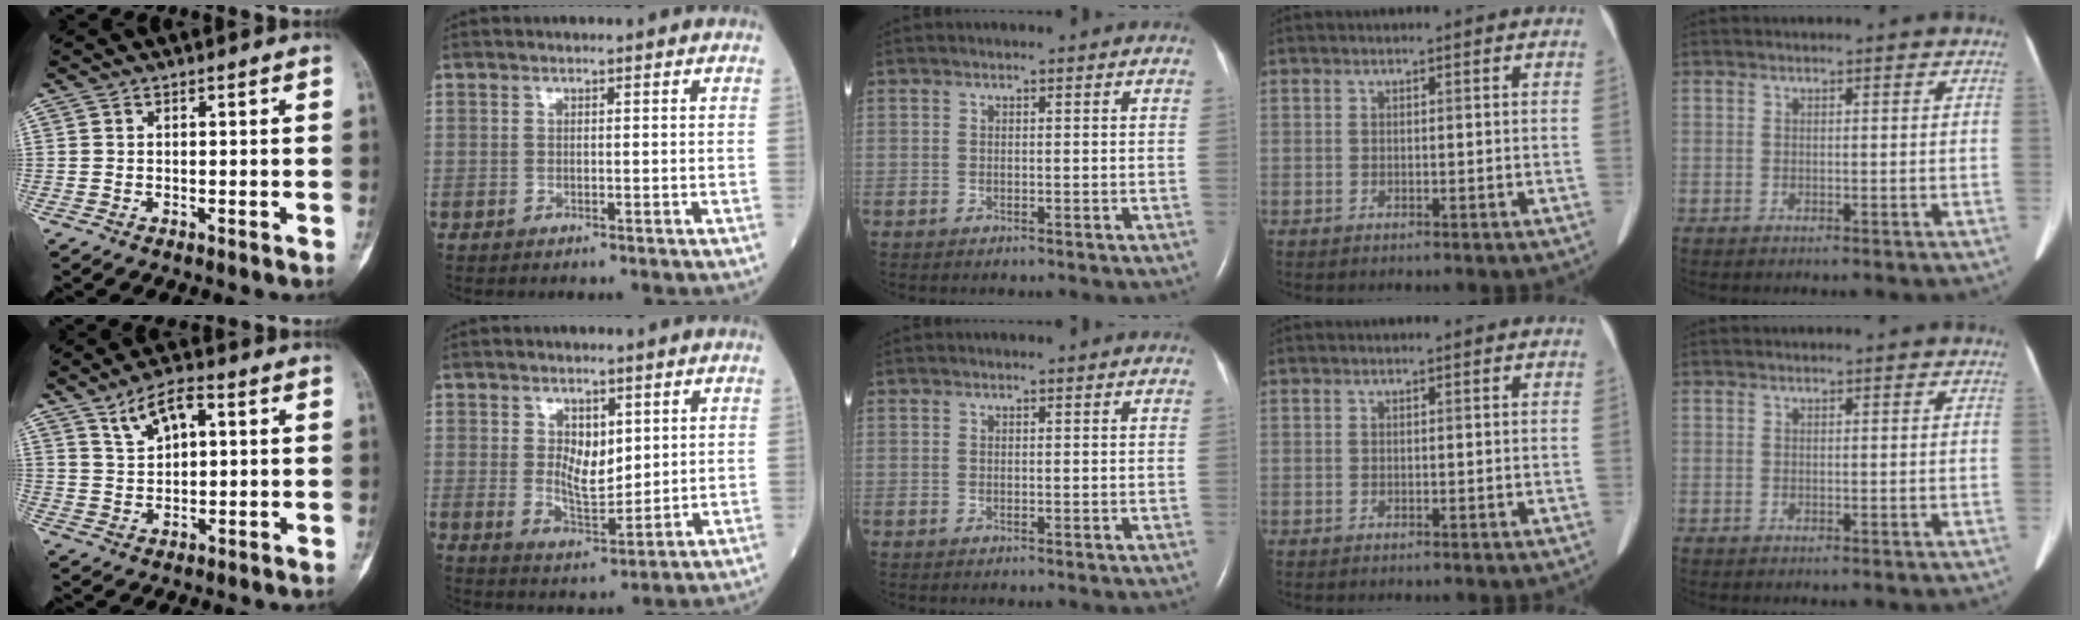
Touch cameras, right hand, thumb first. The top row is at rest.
{"thumb": {"total": 6.8, "force": [3.0, 3.1, 5.3], "torque": [-0.085, -0.004, 0.057]}, "index": {"total": 5.9, "force": [1.6, 2.9, 4.9], "torque": [-0.086, -0.002, 0.036]}}